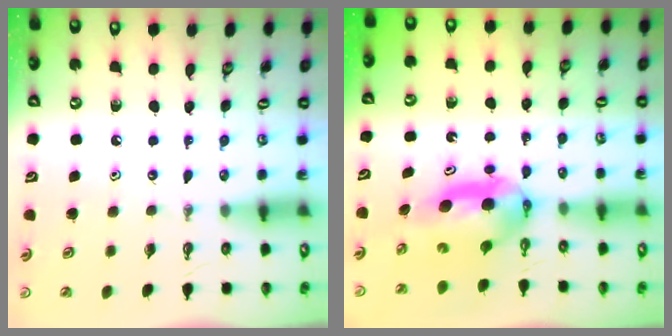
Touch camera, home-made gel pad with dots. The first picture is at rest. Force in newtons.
{"total": 9.8, "press": 4.7, "slide": 8.5}